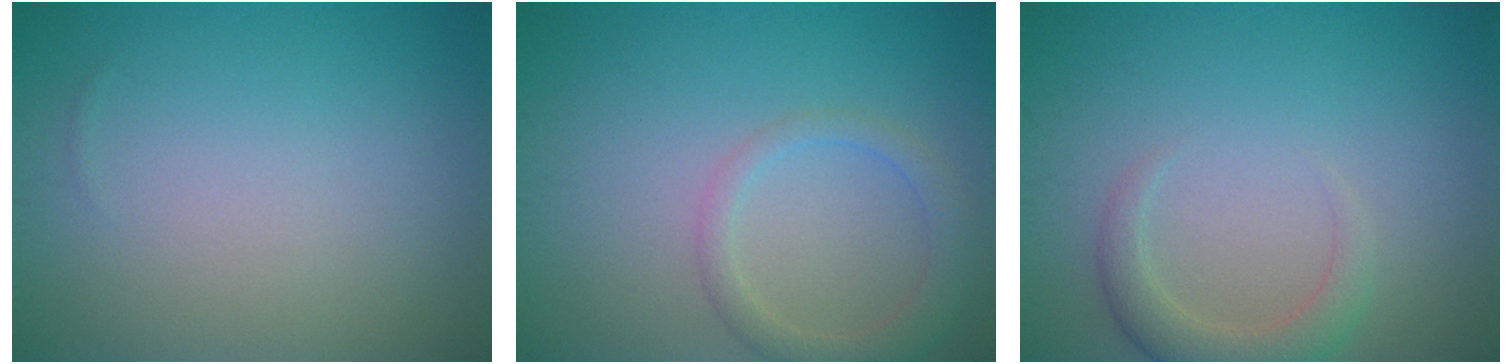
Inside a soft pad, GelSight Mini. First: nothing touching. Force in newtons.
{"total": 2.7, "press": 2.7, "slide": 0.1}
{"total": 2.8, "press": 2.8, "slide": 0.4}